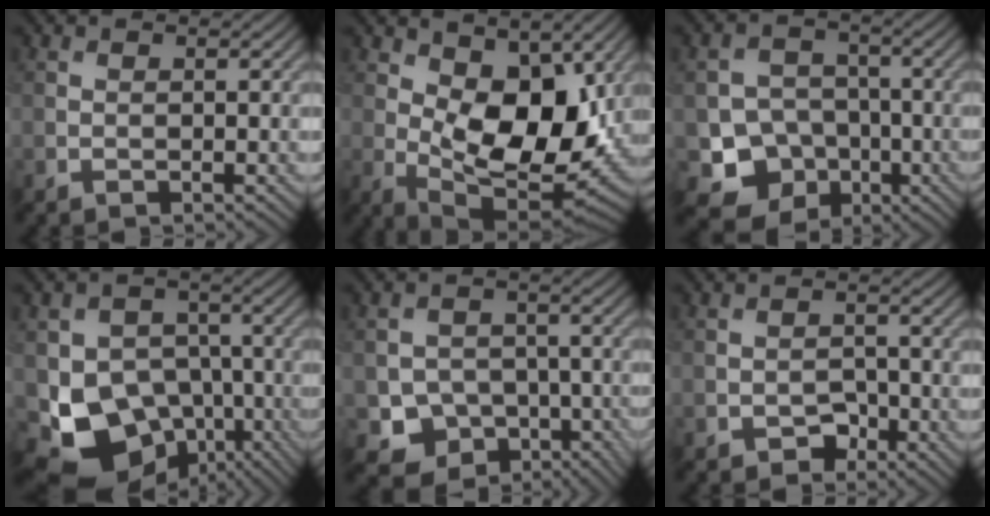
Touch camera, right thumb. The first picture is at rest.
{"total": 13.0, "force": [2.4, 6.8, 10.8], "torque": [-0.188, -0.015, 0.043]}
{"total": 8.3, "force": [-3.6, 6.8, 3.1], "torque": [-0.061, -0.024, -0.068]}
{"total": 11.3, "force": [-4.4, 8.7, 5.7], "torque": [-0.108, -0.032, -0.080]}
{"total": 7.3, "force": [-3.3, 5.9, 2.9], "torque": [-0.050, -0.022, -0.057]}
{"total": 2.2, "force": [-1.5, 1.4, 0.9], "torque": [-0.008, 0.005, -0.026]}